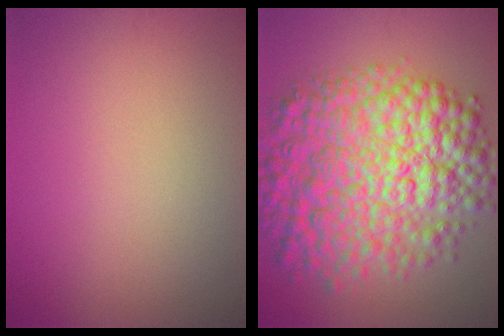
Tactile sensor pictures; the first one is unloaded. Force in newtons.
{"total": 12.0, "press": 12.0, "slide": 0.1}